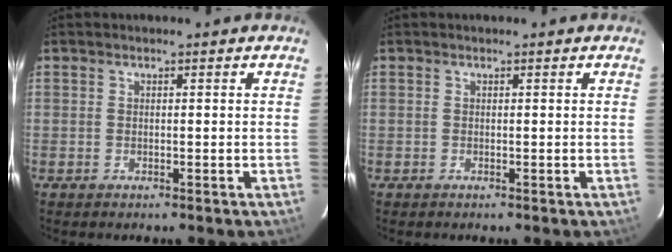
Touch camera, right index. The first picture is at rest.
{"total": 0.0}